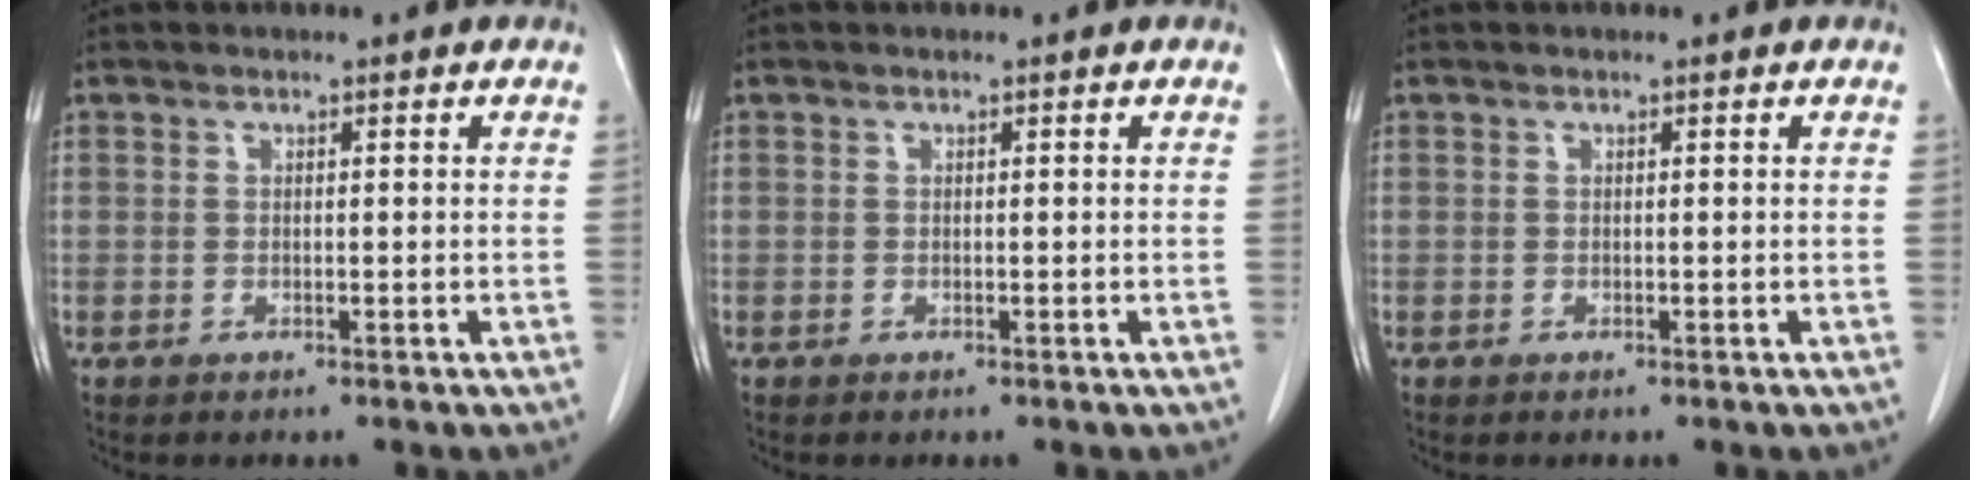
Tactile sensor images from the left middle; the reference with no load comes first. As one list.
[{"total": 0.0}, {"total": 0.0}]